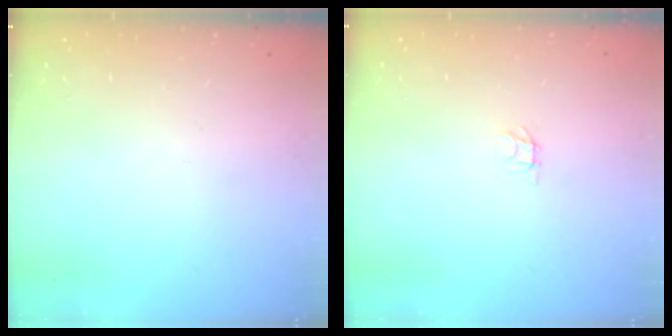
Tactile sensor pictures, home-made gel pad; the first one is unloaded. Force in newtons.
{"total": 1.8, "press": 1.8, "slide": 0.1}